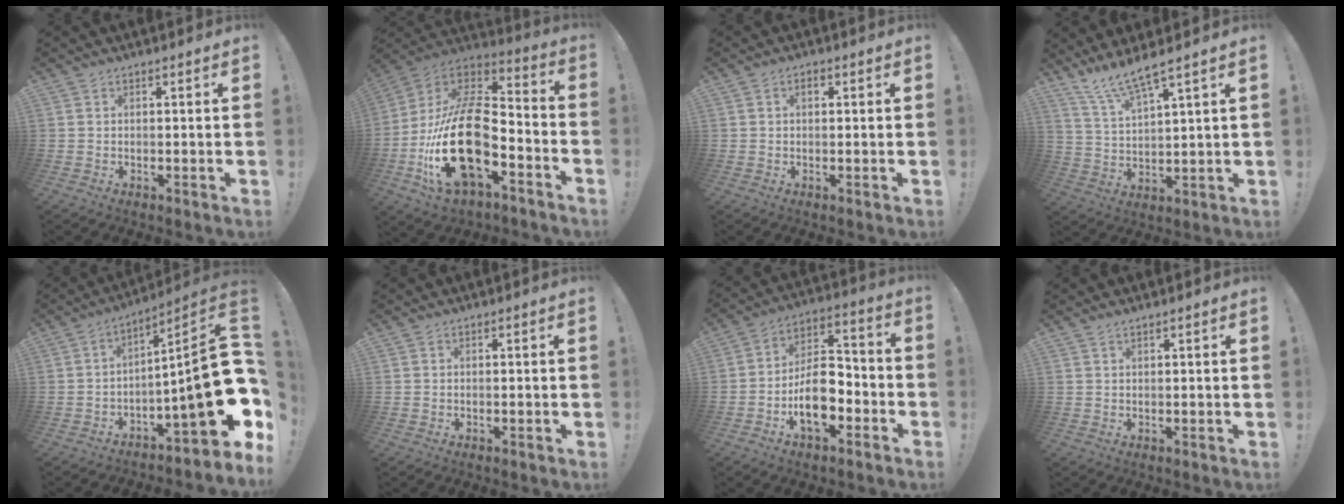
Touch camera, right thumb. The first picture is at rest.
{"total": 25.4, "force": [-7.0, 13.2, 20.6], "torque": [-0.414, 0.024, -0.114]}
{"total": 1.5, "force": [0.4, 0.9, 1.2], "torque": [-0.024, 0.005, 0.004]}
{"total": 8.6, "force": [7.4, 0.4, 4.4], "torque": [-0.097, -0.039, 0.131]}
{"total": 20.2, "force": [-3.1, 4.5, 19.4], "torque": [-0.280, 0.000, -0.046]}
{"total": 0.0}
{"total": 13.5, "force": [-5.7, 7.8, 9.4], "torque": [-0.157, 0.036, -0.097]}
{"total": 0.8, "force": [0.7, -0.1, 0.4], "torque": [-0.010, 0.000, 0.013]}